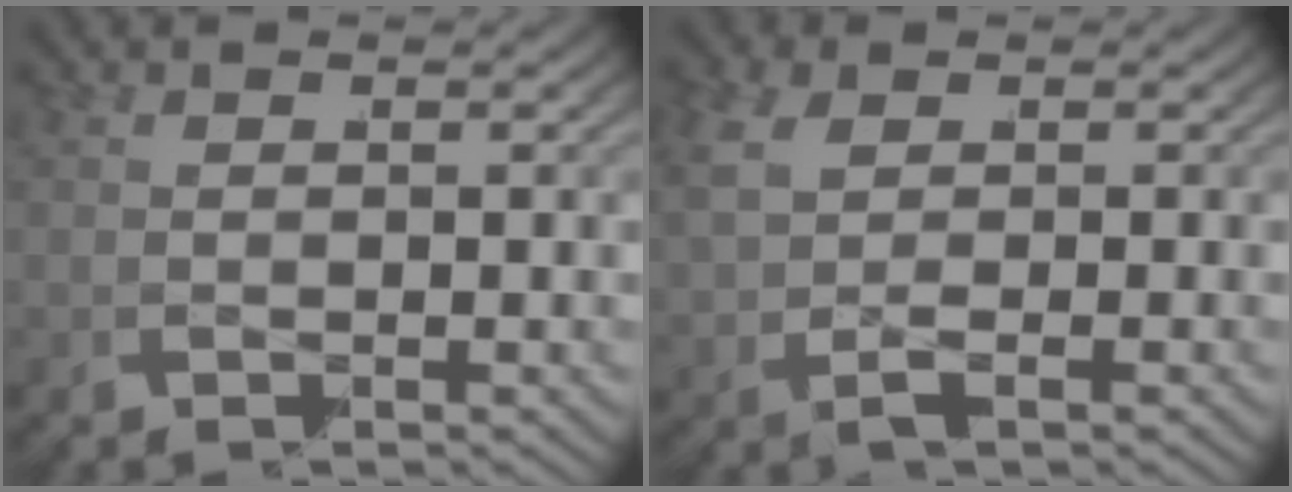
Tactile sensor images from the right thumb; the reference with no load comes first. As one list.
[{"total": 2.5, "force": [0.6, 1.8, 1.6], "torque": [-0.038, -0.001, 0.012]}]